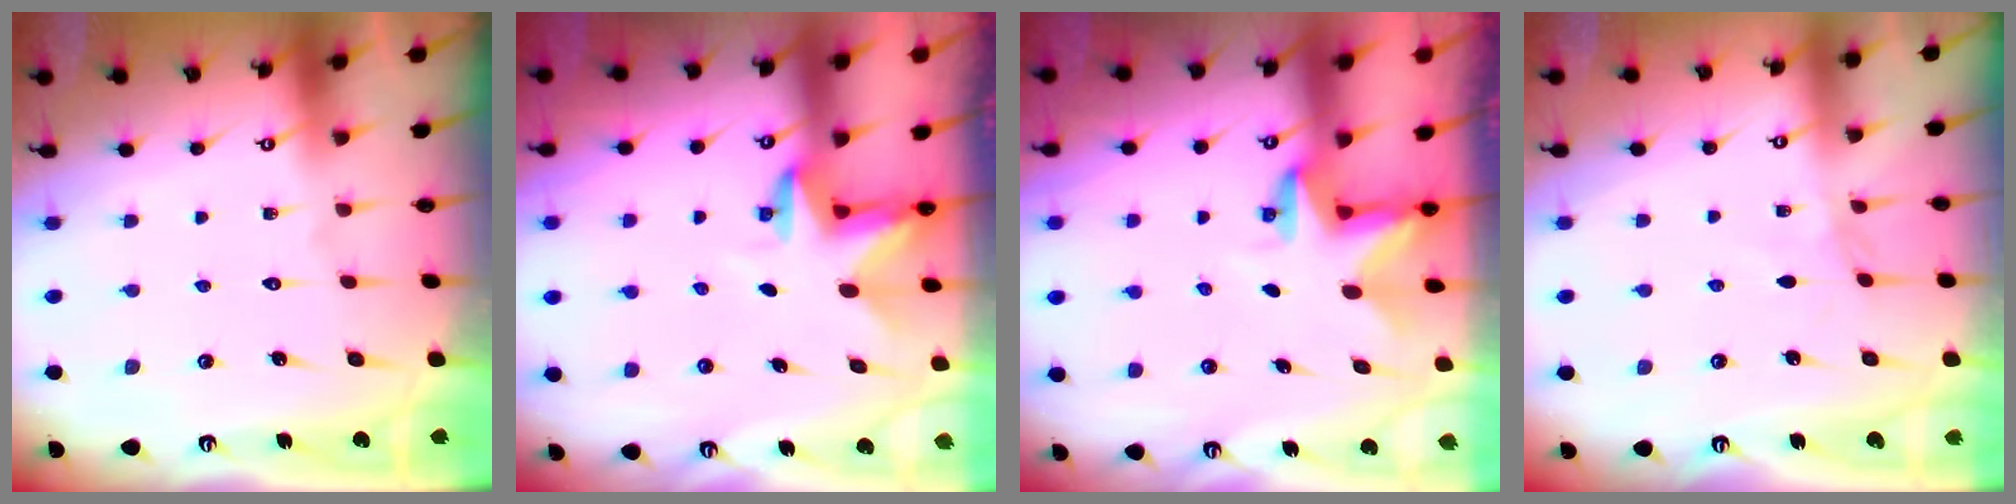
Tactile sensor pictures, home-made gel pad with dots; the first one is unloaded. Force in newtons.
{"total": 3.3, "press": 3.3, "slide": 0.1}
{"total": 3.0, "press": 3.0, "slide": 0.1}
{"total": 2.7, "press": 2.7, "slide": 0.4}